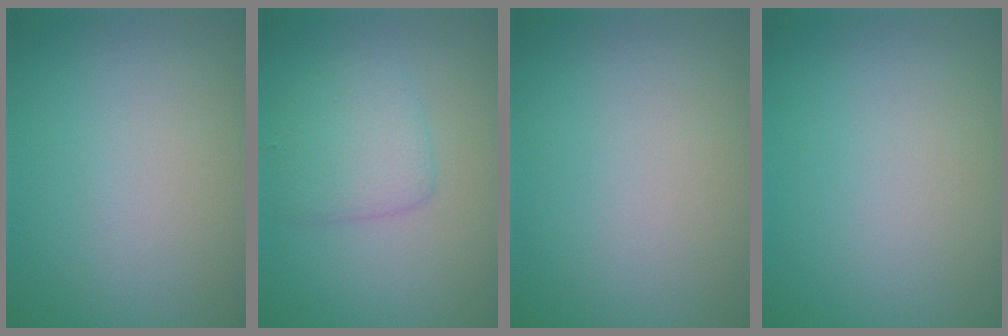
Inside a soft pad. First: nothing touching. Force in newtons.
{"total": 3.3, "press": 3.3, "slide": 0.1}
{"total": 0.0}
{"total": 0.0}